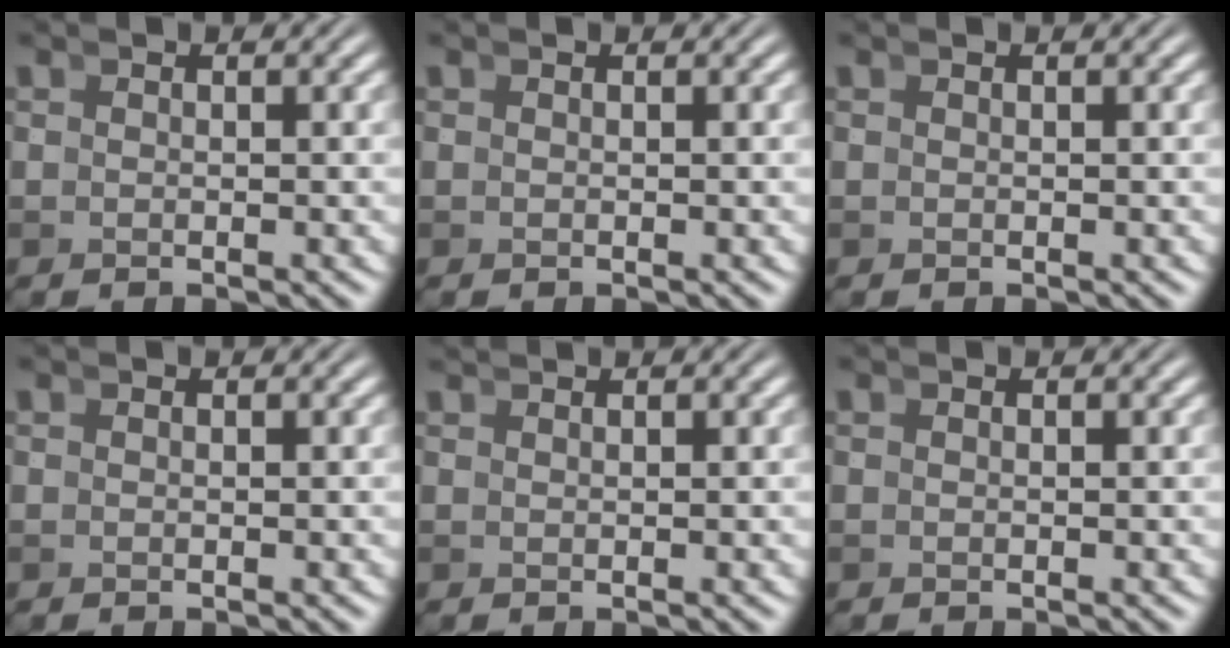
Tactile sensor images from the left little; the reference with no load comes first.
{"total": 0.0}
{"total": 0.0}
{"total": 0.0}
{"total": 1.0, "force": [0.7, -0.7, -0.2], "torque": [0.013, 0.005, 0.014]}
{"total": 0.0}